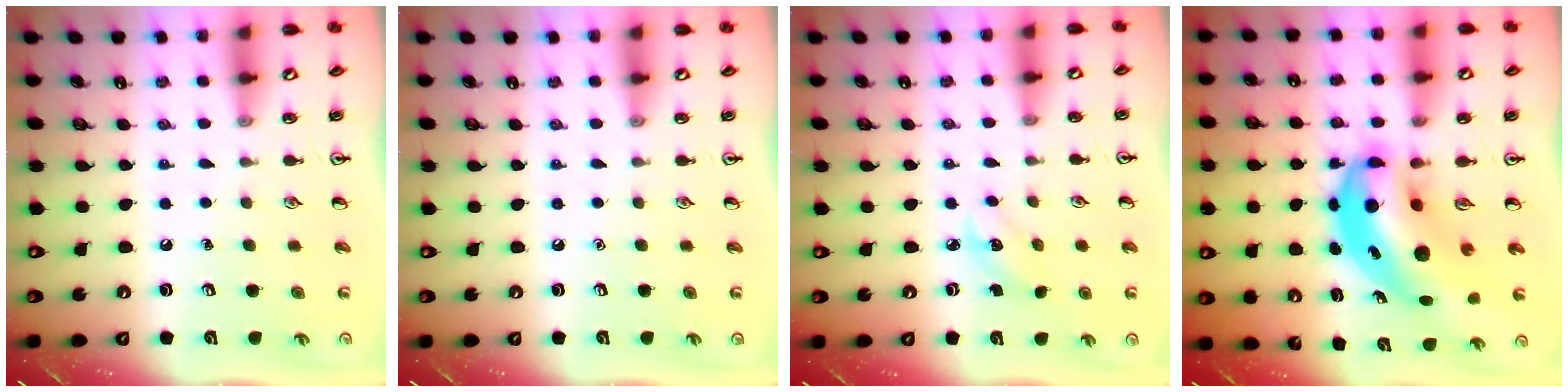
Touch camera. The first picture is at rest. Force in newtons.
{"total": 0.0}
{"total": 2.6, "press": 2.5, "slide": 0.8}
{"total": 10.4, "press": 9.9, "slide": 3.1}